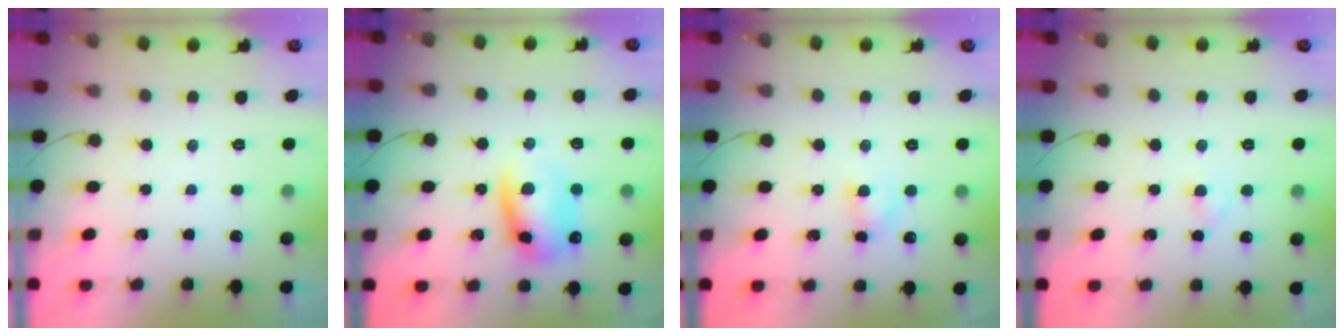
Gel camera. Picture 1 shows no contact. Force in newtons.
{"total": 11.2, "press": 11.0, "slide": 2.2}
{"total": 3.2, "press": 3.1, "slide": 0.8}
{"total": 2.1, "press": 1.8, "slide": 1.1}